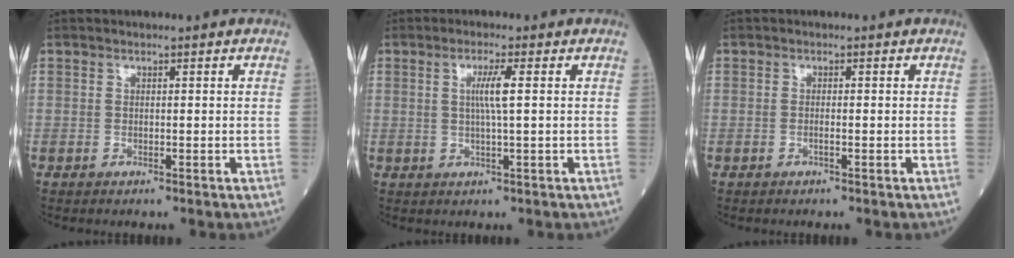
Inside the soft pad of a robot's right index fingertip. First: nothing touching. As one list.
[{"total": 3.6, "force": [0.6, -0.5, 3.5], "torque": [-0.068, -0.002, 0.009]}, {"total": 0.7, "force": [-0.3, 0.0, 0.6], "torque": [-0.013, 0.000, -0.005]}]